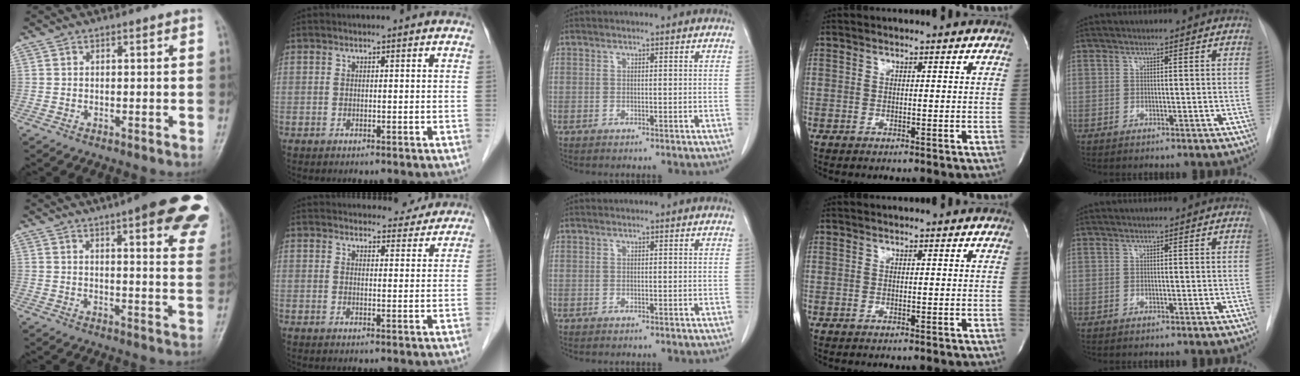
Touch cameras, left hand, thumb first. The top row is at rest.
{"thumb": {"total": 22.3, "force": [14.3, 5.4, 16.3], "torque": [-0.176, -0.031, 0.158]}, "index": {"total": 12.6, "force": [12.0, 3.1, 2.4], "torque": [-0.007, 0.012, 0.139]}}